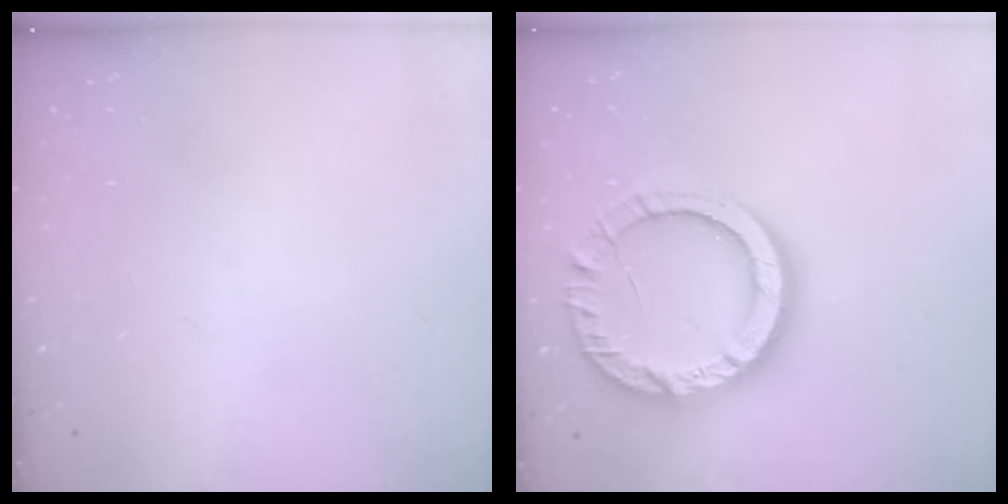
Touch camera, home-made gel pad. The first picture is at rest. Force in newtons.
{"total": 14.7, "press": 14.7, "slide": 1.0}